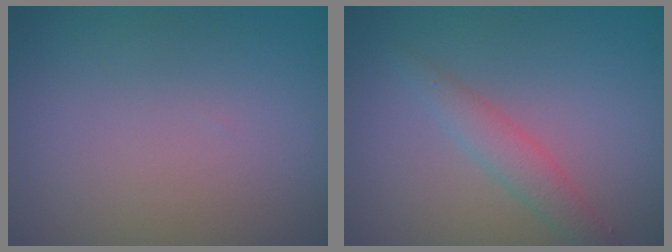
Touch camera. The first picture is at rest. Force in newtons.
{"total": 2.2, "press": 2.2, "slide": 0.1}